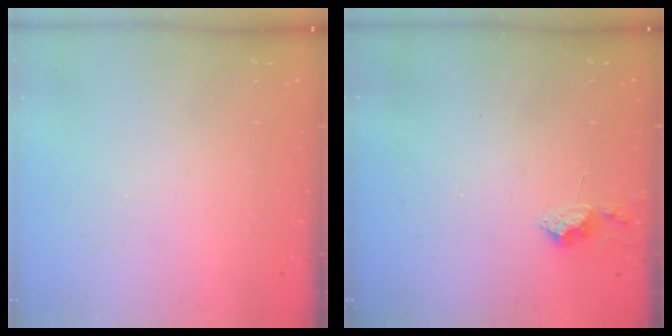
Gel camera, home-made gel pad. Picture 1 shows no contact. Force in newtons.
{"total": 7.4, "press": 7.4, "slide": 0.7}